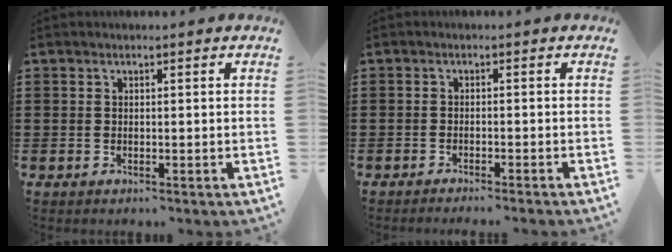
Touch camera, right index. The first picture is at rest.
{"total": 1.2, "force": [-1.1, -0.5, 0.4], "torque": [-0.007, -0.004, -0.020]}